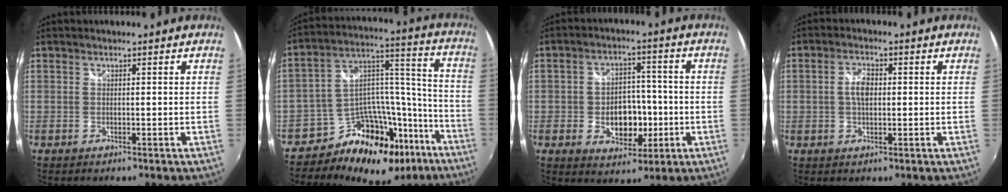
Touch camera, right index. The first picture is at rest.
{"total": 20.3, "force": [-13.9, 12.3, 8.3], "torque": [-0.143, 0.084, -0.190]}
{"total": 9.9, "force": [-2.4, 6.9, 6.6], "torque": [-0.126, 0.008, -0.027]}
{"total": 3.7, "force": [0.3, 1.8, 3.2], "torque": [-0.063, 0.010, 0.007]}